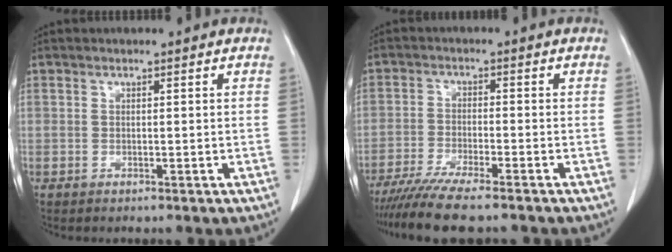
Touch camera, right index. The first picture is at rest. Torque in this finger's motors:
{"motor_torque": [1.08, -1.06, 0.43, 0.16]}